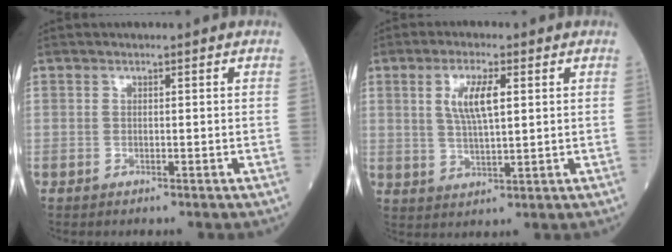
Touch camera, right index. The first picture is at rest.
{"total": 6.2, "force": [1.8, 1.4, 5.7], "torque": [-0.115, 0.004, 0.040]}